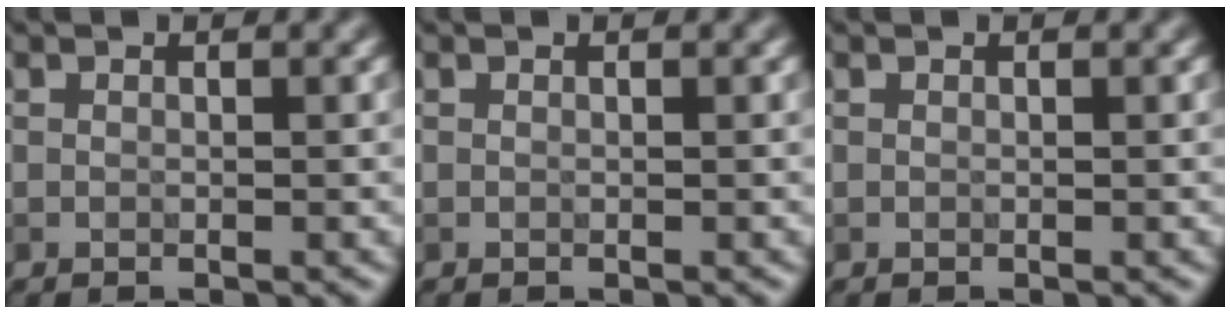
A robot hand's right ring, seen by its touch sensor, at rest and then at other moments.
{"total": 0.0}
{"total": 0.0}